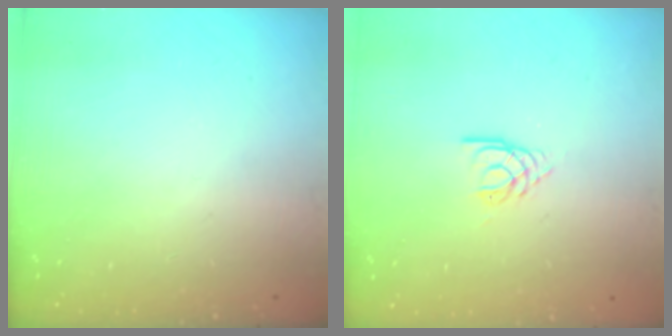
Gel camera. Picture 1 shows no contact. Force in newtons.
{"total": 2.8, "press": 2.8, "slide": 0.3}